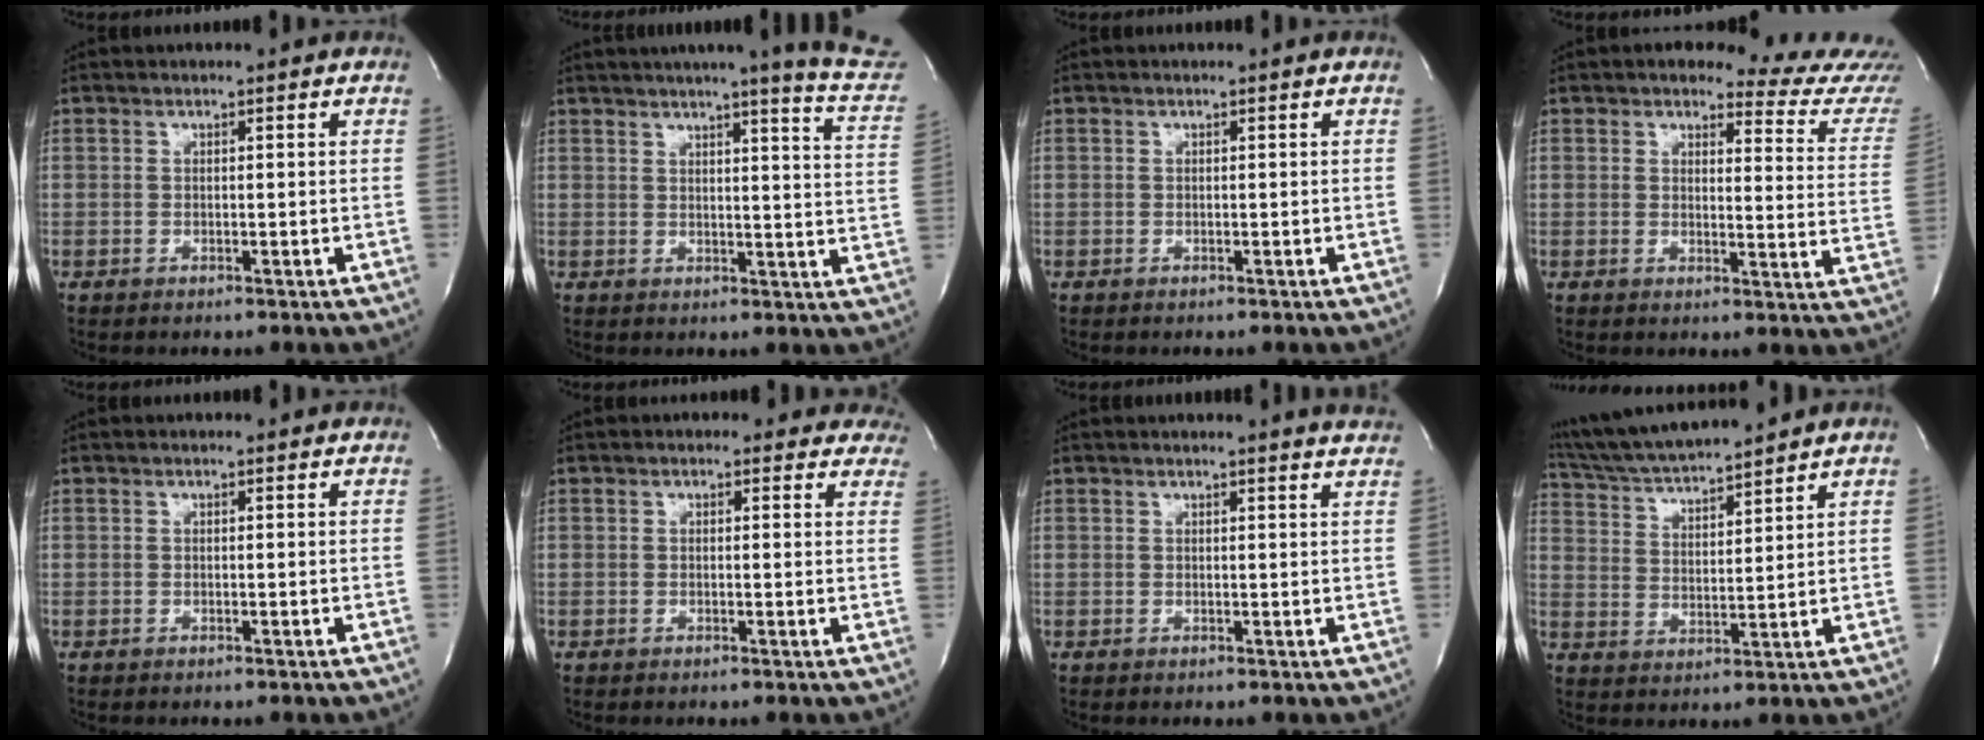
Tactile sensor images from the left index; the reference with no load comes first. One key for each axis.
{"total": 15.2, "fx": 13.4, "fy": -1.1, "fz": 7.1, "tx": -0.090, "ty": -0.071, "tz": 0.136}
{"total": 0.0}
{"total": 11.8, "fx": 11.0, "fy": 1.5, "fz": 4.0, "tx": -0.033, "ty": -0.061, "tz": 0.099}
{"total": 0.0}
{"total": 6.2, "fx": 5.3, "fy": 3.1, "fz": 0.8, "tx": 0.027, "ty": -0.001, "tz": 0.027}
{"total": 6.4, "fx": 6.2, "fy": -0.4, "fz": 1.6, "tx": -0.017, "ty": -0.019, "tz": 0.044}
{"total": 12.6, "fx": 11.6, "fy": 0.1, "fz": 4.9, "tx": -0.097, "ty": 0.012, "tz": 0.208}